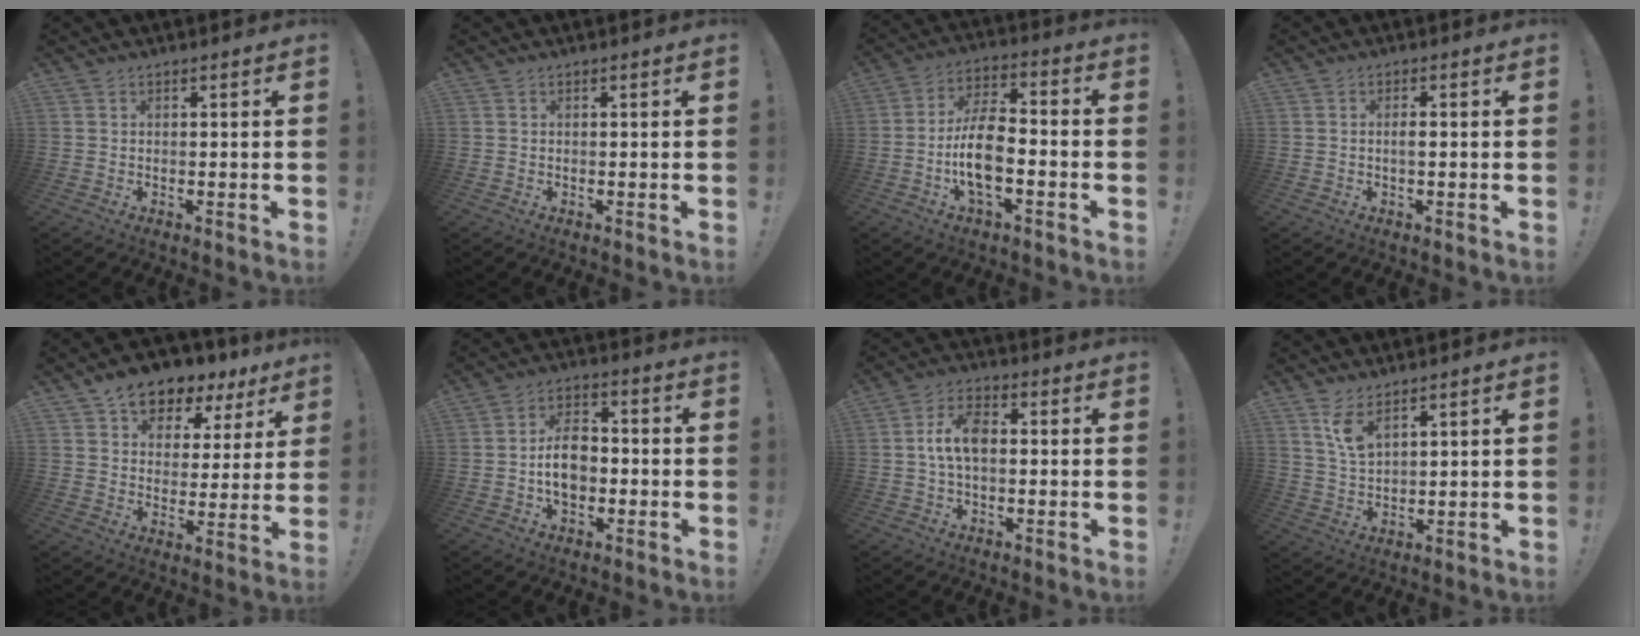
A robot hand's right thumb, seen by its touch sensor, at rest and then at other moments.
{"total": 0.0}
{"total": 12.8, "force": [-3.8, 5.8, 10.7], "torque": [-0.219, 0.011, -0.071]}
{"total": 1.9, "force": [-0.4, 0.5, 1.8], "torque": [-0.031, 0.003, -0.009]}
{"total": 10.2, "force": [7.3, 6.1, 3.6], "torque": [-0.058, -0.049, 0.135]}
{"total": 9.7, "force": [-1.6, 6.8, 6.7], "torque": [-0.109, 0.012, -0.029]}
{"total": 8.5, "force": [0.1, 4.7, 7.0], "torque": [-0.135, 0.013, 0.005]}
{"total": 6.9, "force": [4.4, 2.8, 4.5], "torque": [-0.081, -0.022, 0.081]}